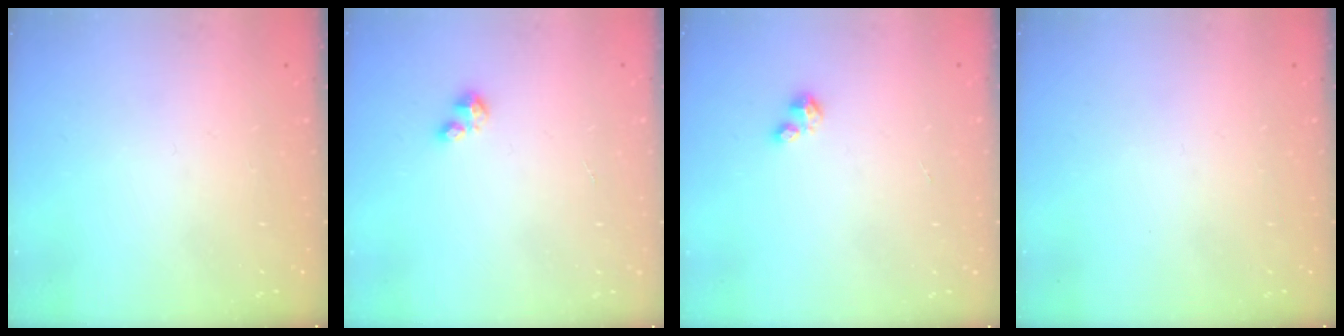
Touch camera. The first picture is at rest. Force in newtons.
{"total": 2.0, "press": 2.0, "slide": 0.4}
{"total": 2.2, "press": 2.2, "slide": 0.4}
{"total": 0.0}